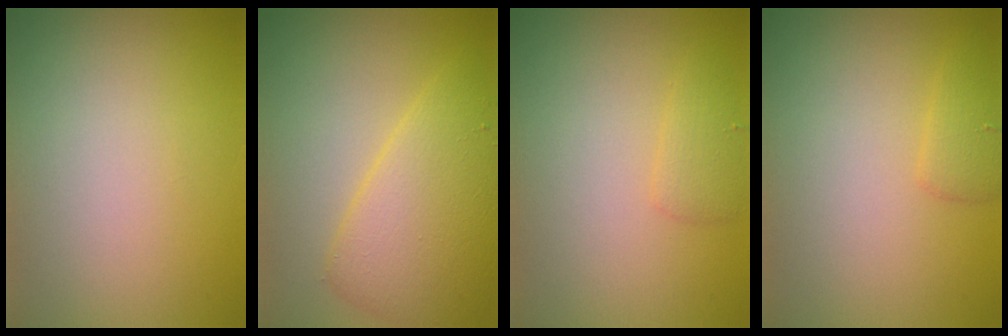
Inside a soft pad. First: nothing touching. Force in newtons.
{"total": 5.6, "press": 5.6, "slide": 0.1}
{"total": 1.4, "press": 1.4, "slide": 0.1}
{"total": 1.4, "press": 1.4, "slide": 0.2}